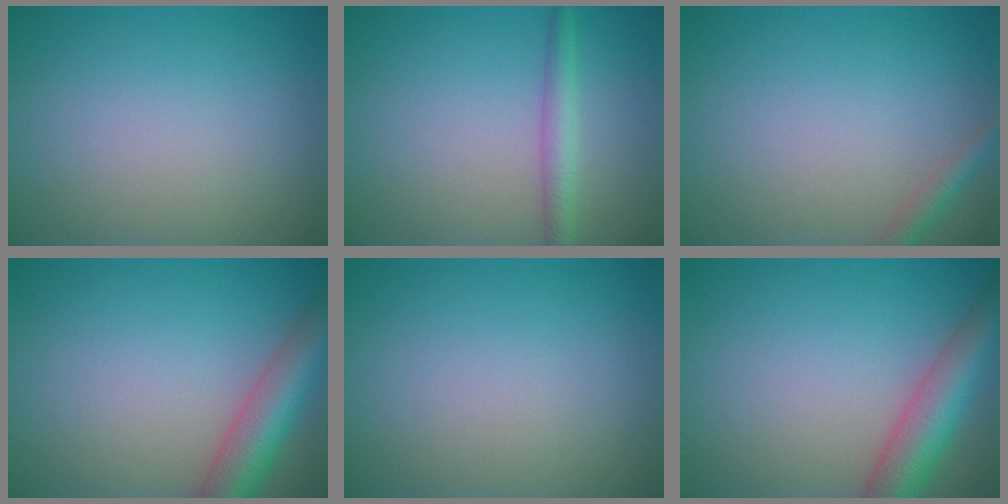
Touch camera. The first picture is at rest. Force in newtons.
{"total": 2.3, "press": 2.3, "slide": 0.1}
{"total": 1.6, "press": 1.6, "slide": 0.1}
{"total": 5.8, "press": 5.8, "slide": 0.3}
{"total": 0.0}
{"total": 6.1, "press": 6.1, "slide": 0.5}